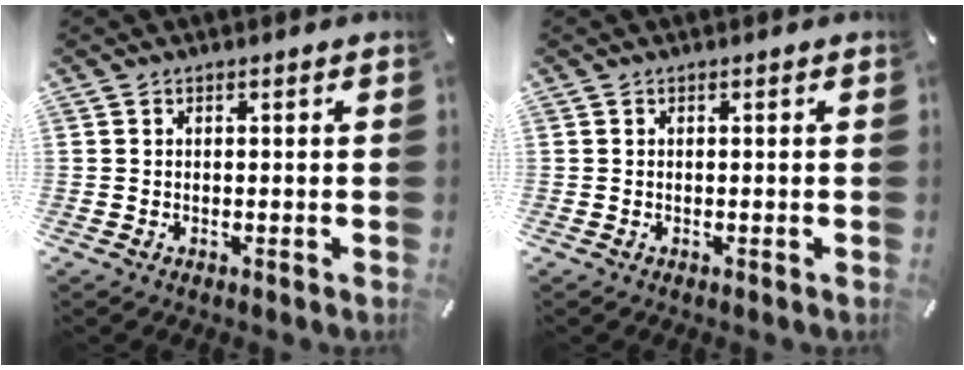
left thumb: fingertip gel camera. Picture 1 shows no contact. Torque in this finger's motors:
{"motor_torque": [-0.01, 0.04, -0.01, -0.11, 0.02]}